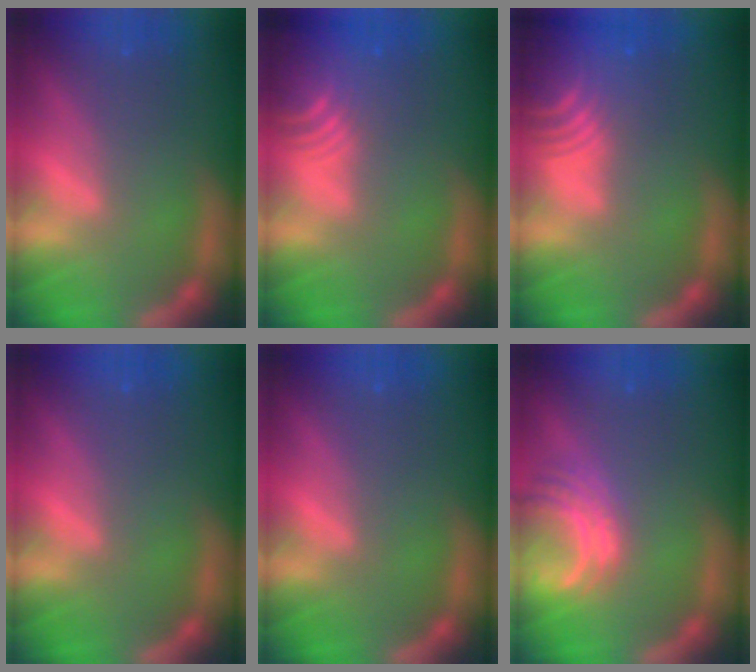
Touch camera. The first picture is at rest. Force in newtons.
{"total": 7.5}
{"total": 10.1}
{"total": 0.0}
{"total": 0.0}
{"total": 5.1}